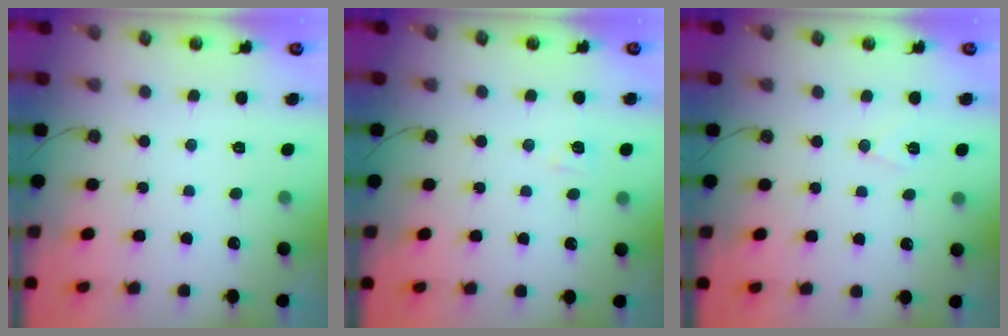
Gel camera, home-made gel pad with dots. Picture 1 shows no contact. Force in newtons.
{"total": 5.3, "press": 4.8, "slide": 2.1}
{"total": 6.7, "press": 5.0, "slide": 4.4}